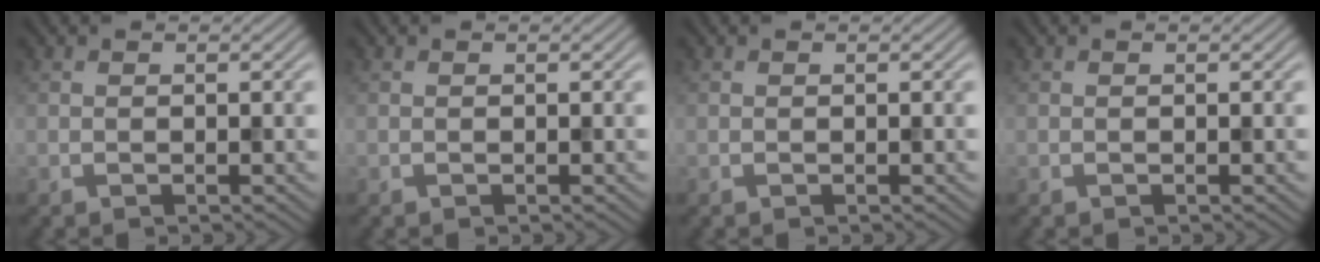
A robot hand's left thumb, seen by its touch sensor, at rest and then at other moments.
{"total": 0.0}
{"total": 0.0}
{"total": 0.0}